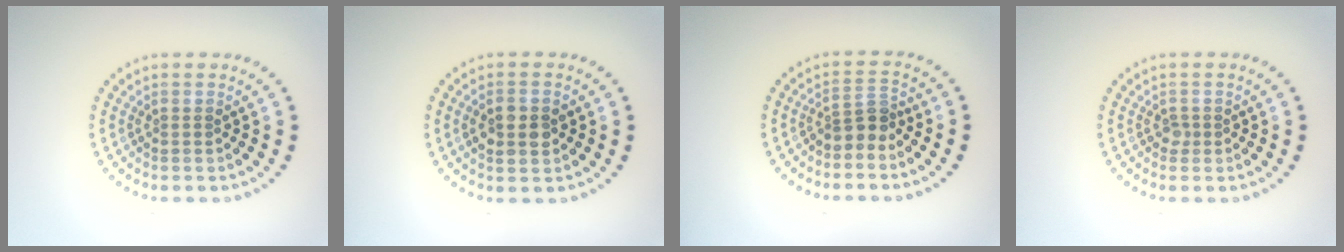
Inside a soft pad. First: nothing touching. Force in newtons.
{"total": 2.9, "press": 2.9, "slide": 0.2}
{"total": 2.4, "press": 1.8, "slide": 1.6}
{"total": 0.7, "press": 0.4, "slide": 0.6}